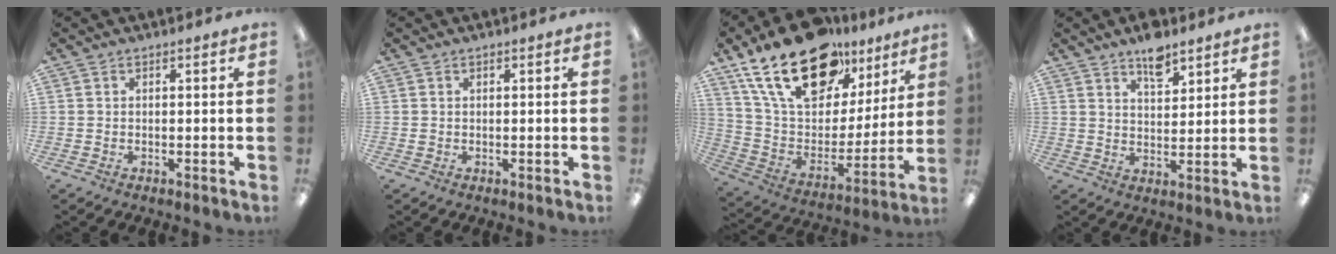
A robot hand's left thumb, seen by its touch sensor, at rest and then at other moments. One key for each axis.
{"total": 0.5, "fx": 0.2, "fy": 0.5, "fz": 0.2, "tx": -0.005, "ty": 0.005, "tz": 0.001}
{"total": 25.7, "fx": 16.2, "fy": 13.5, "fz": 14.7, "tx": -0.257, "ty": -0.092, "tz": 0.285}
{"total": 10.3, "fx": 8.1, "fy": 4.1, "fz": 4.9, "tx": -0.070, "ty": -0.048, "tz": 0.142}